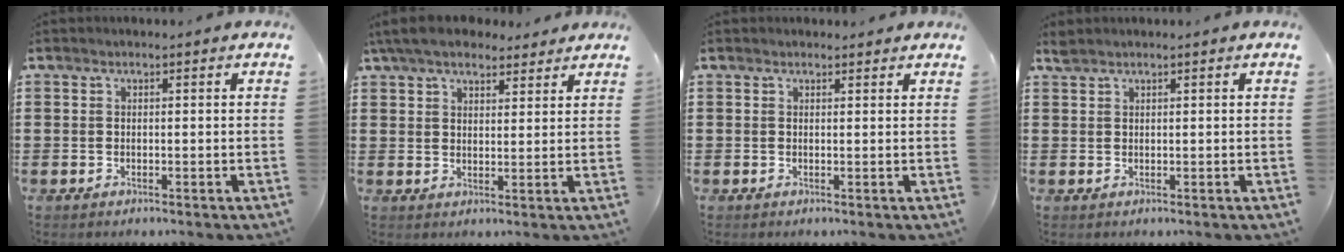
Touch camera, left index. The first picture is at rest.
{"total": 6.0, "force": [5.1, 2.2, 2.4], "torque": [-0.063, -0.004, 0.096]}
{"total": 1.0, "force": [0.8, 0.7, 0.0], "torque": [-0.003, 0.004, 0.015]}
{"total": 0.9, "force": [0.8, 0.2, 0.4], "torque": [-0.010, 0.000, 0.017]}